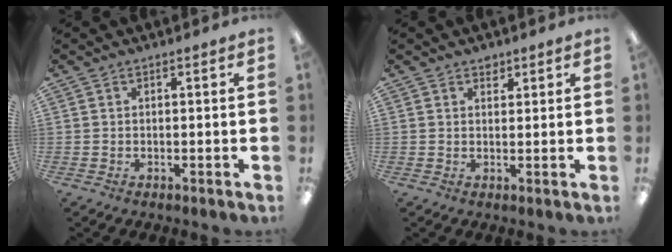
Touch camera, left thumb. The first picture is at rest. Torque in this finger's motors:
{"motor_torque": [0.06, -0.05, 0.15, -0.24, 0.00]}